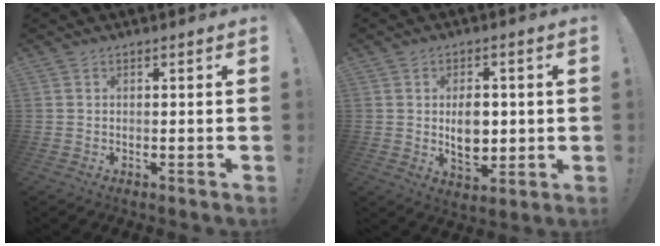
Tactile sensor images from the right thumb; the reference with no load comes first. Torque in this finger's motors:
{"motor_torque": [1.26, 1.15, 0.99, -0.01, 0.02]}